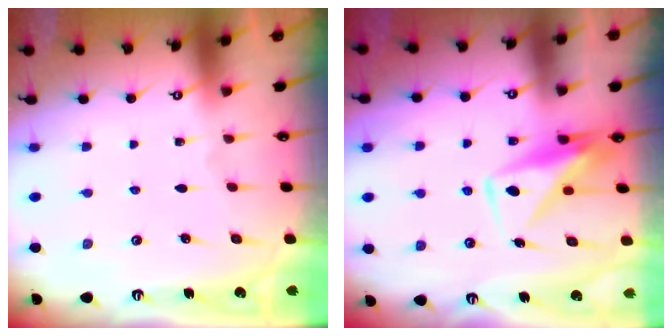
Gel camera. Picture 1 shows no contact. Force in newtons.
{"total": 8.0, "press": 7.9, "slide": 0.9}